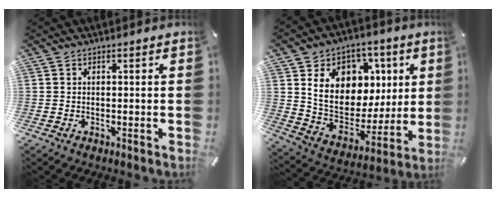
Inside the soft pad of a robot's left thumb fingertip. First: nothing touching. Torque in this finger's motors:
{"motor_torque": [0.80, 1.22, 2.24, -0.53, 0.50]}